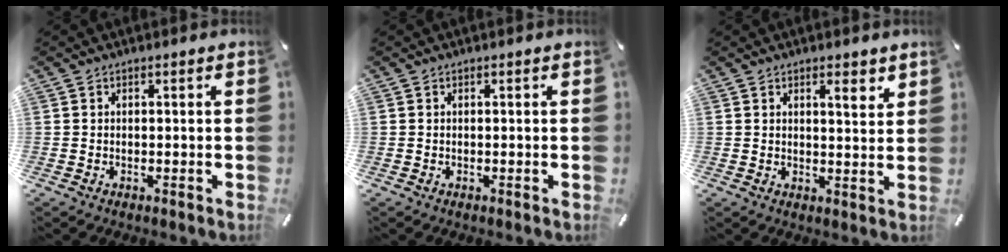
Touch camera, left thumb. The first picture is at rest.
{"total": 0.0}
{"total": 3.6, "force": [2.6, 0.9, 2.3], "torque": [-0.025, -0.018, 0.039]}